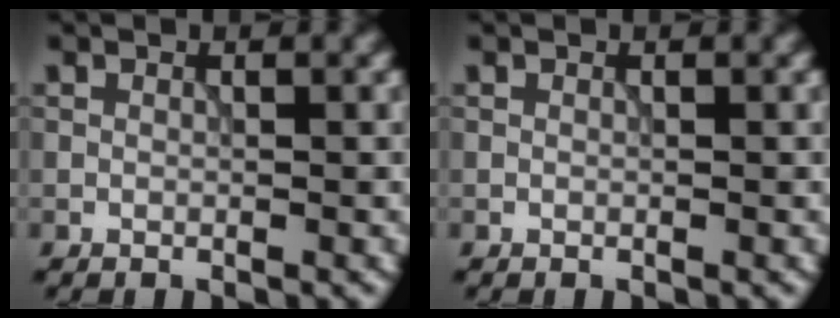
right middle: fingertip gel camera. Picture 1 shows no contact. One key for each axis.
{"total": 0.0}